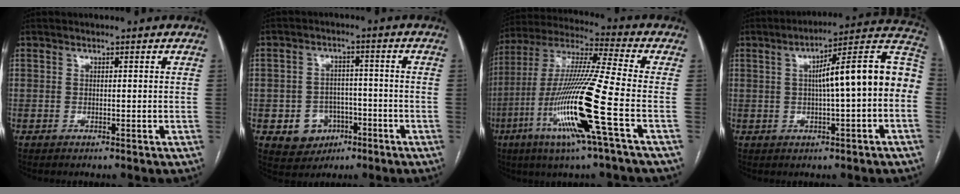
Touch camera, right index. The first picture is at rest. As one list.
[{"total": 6.5, "force": [-2.7, 5.6, 2.1], "torque": [-0.033, 0.011, -0.031]}, {"total": 18.7, "force": [-6.3, -0.7, 17.6], "torque": [-0.364, -0.022, -0.130]}, {"total": 15.1, "force": [0.5, 1.6, 15.0], "torque": [-0.207, 0.049, 0.005]}]